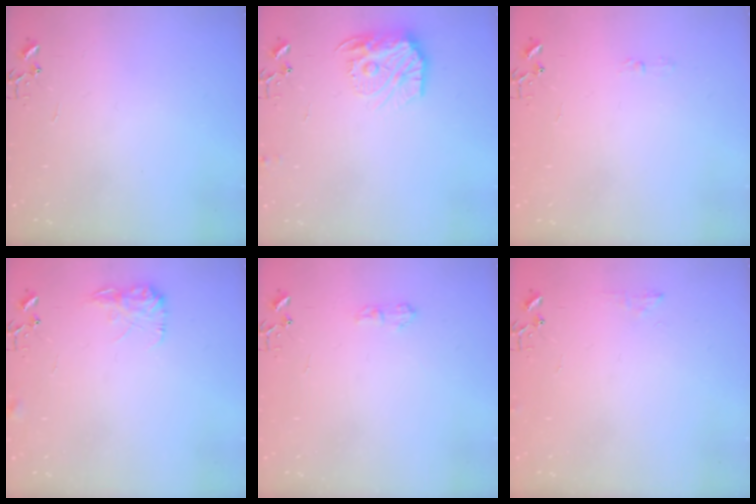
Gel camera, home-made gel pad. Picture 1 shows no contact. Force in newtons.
{"total": 14.6, "press": 14.6, "slide": 1.0}
{"total": 3.6, "press": 3.5, "slide": 0.5}
{"total": 9.6, "press": 9.6, "slide": 0.3}
{"total": 5.8, "press": 5.8, "slide": 0.8}
{"total": 5.2, "press": 5.2, "slide": 0.7}